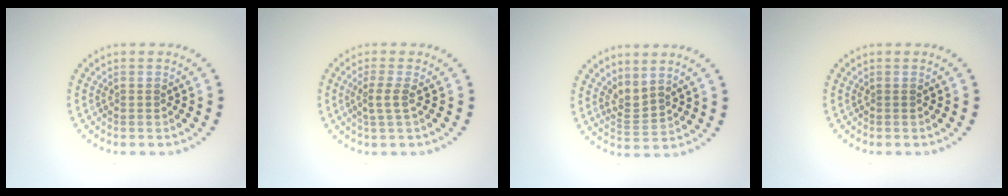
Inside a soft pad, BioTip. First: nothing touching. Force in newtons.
{"total": 1.8, "press": 1.3, "slide": 1.2}
{"total": 2.2, "press": 1.5, "slide": 1.6}
{"total": 0.0}